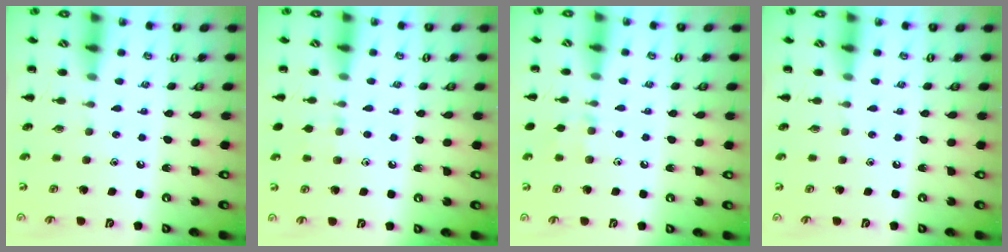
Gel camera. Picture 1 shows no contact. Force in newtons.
{"total": 4.9, "press": 4.4, "slide": 2.0}
{"total": 6.6, "press": 6.3, "slide": 2.0}
{"total": 0.0}